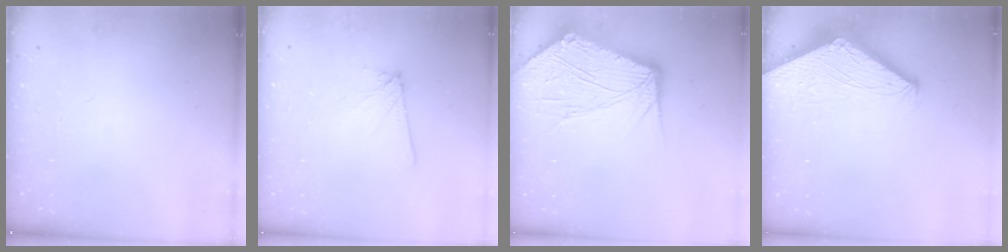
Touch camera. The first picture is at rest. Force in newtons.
{"total": 4.3, "press": 4.2, "slide": 0.6}
{"total": 16.8, "press": 16.7, "slide": 2.1}
{"total": 4.7, "press": 4.7, "slide": 0.1}